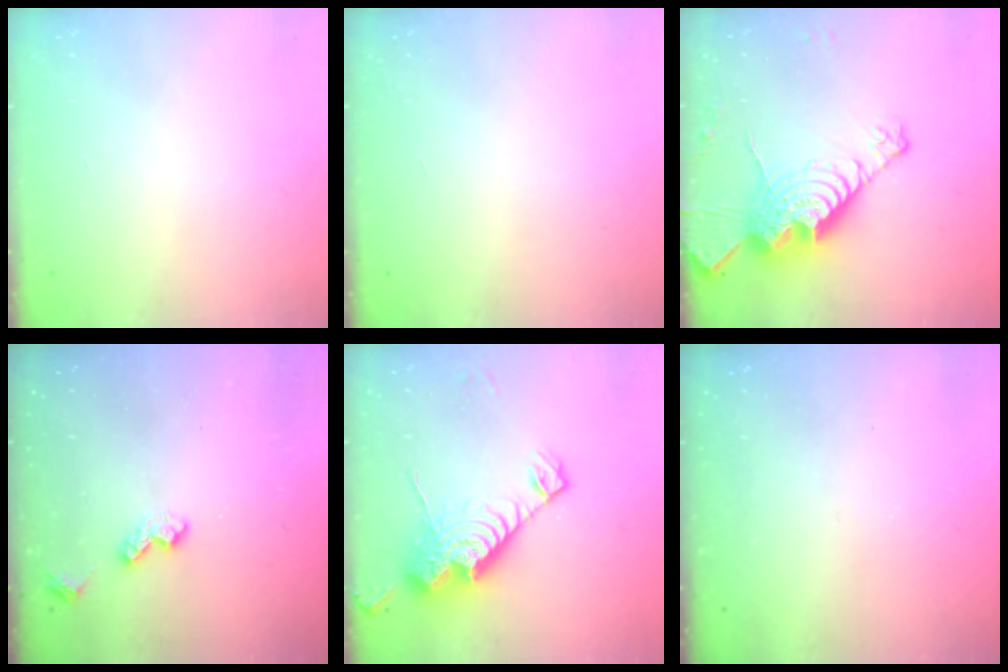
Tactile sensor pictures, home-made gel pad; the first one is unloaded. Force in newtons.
{"total": 0.0}
{"total": 19.3, "press": 19.2, "slide": 1.5}
{"total": 3.8, "press": 3.8, "slide": 0.6}
{"total": 14.9, "press": 14.9, "slide": 1.3}
{"total": 0.0}